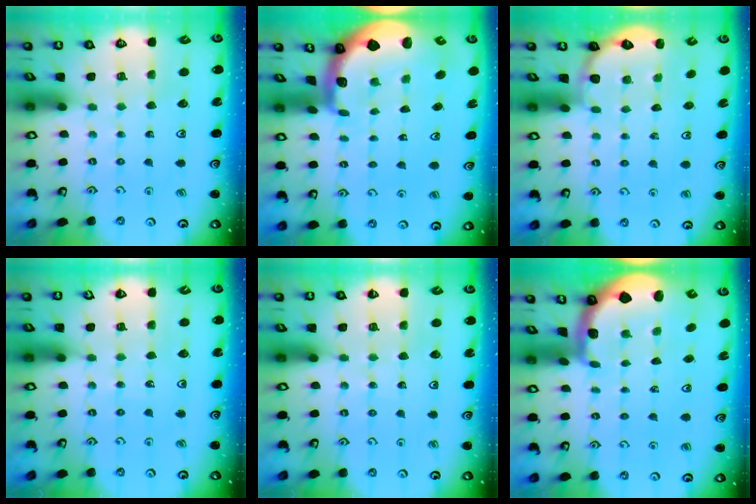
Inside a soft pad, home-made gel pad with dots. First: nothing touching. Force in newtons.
{"total": 2.9, "press": 2.9, "slide": 0.5}
{"total": 2.9, "press": 2.6, "slide": 1.2}
{"total": 2.6, "press": 2.6, "slide": 0.3}
{"total": 3.0, "press": 3.0, "slide": 0.2}
{"total": 1.5, "press": 1.5, "slide": 0.4}